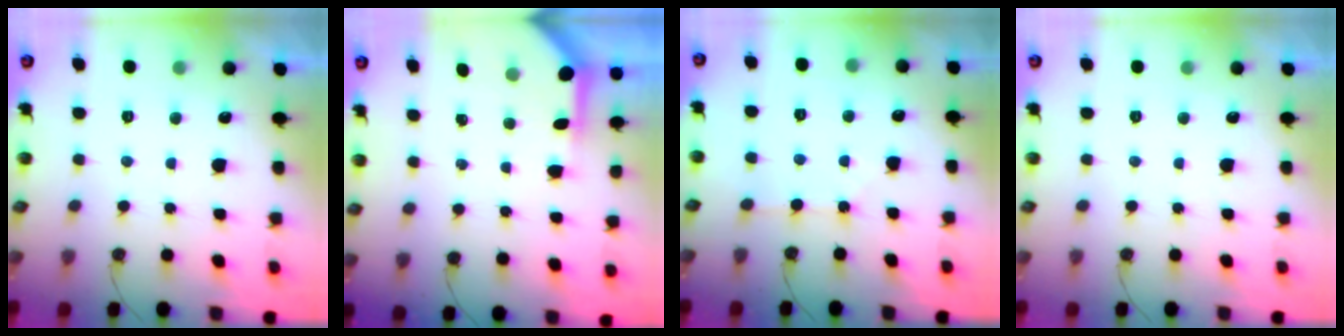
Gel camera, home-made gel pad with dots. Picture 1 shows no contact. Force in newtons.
{"total": 3.9, "press": 3.8, "slide": 0.3}
{"total": 2.4, "press": 2.3, "slide": 0.4}
{"total": 0.0}